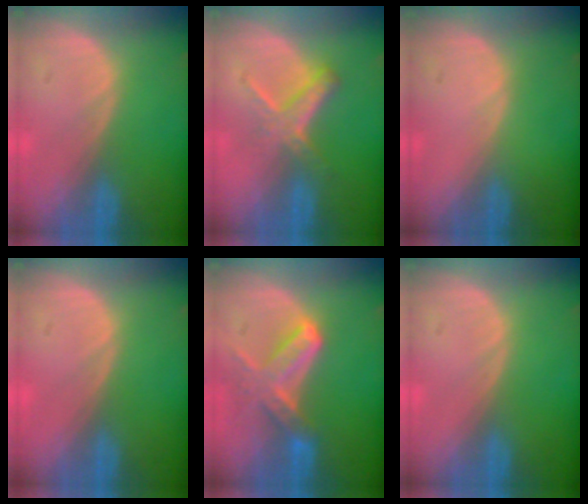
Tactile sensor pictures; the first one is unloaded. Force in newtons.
{"total": 5.8, "press": 5.1, "slide": 2.9}
{"total": 0.0}
{"total": 0.6, "press": 0.2, "slide": 0.5}
{"total": 6.4, "press": 6.4, "slide": 0.6}
{"total": 0.0}